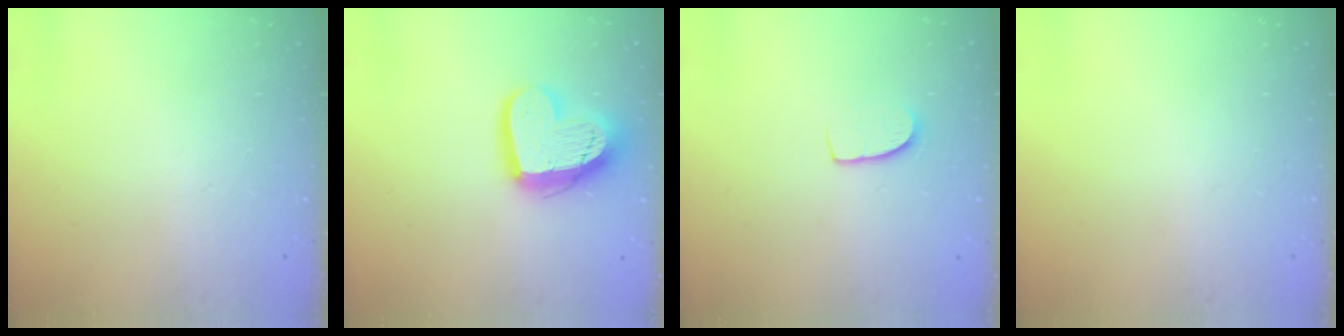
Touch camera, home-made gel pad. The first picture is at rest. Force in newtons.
{"total": 16.7, "press": 16.6, "slide": 1.4}
{"total": 6.4, "press": 6.4, "slide": 0.6}
{"total": 0.0}